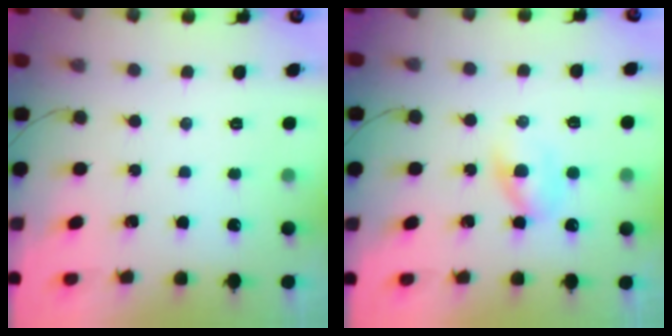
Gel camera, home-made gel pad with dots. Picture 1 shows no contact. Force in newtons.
{"total": 3.3, "press": 3.1, "slide": 1.1}